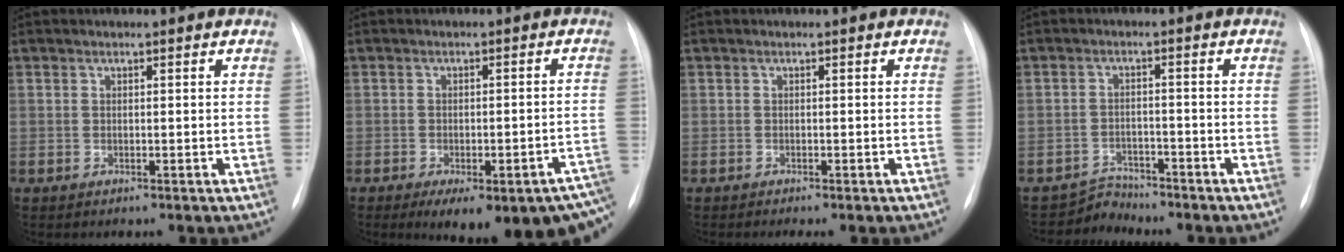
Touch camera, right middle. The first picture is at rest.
{"total": 17.5, "force": [-11.4, 4.8, 12.3], "torque": [-0.096, 0.012, -0.129]}
{"total": 1.9, "force": [-1.5, 0.0, 1.1], "torque": [-0.011, -0.004, -0.017]}
{"total": 3.3, "force": [-3.0, 0.3, -1.5], "torque": [0.033, -0.003, -0.049]}